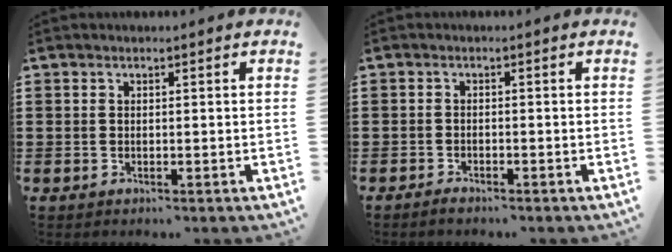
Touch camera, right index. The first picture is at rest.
{"total": 0.9, "force": [-0.9, 0.0, 0.1], "torque": [-0.006, -0.003, -0.016]}